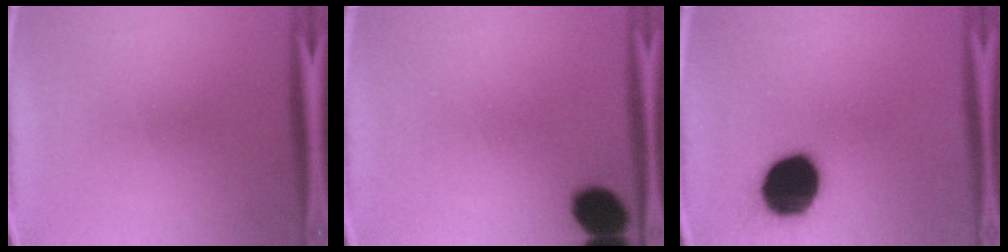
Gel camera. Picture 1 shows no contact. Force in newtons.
{"total": 9.2}
{"total": 19.3}